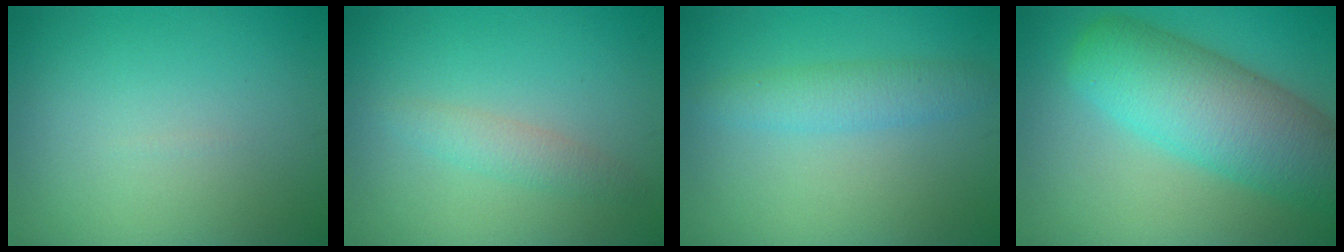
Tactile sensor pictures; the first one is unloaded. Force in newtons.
{"total": 1.7, "press": 1.7, "slide": 0.1}
{"total": 2.5, "press": 2.5, "slide": 0.1}
{"total": 9.0, "press": 9.0, "slide": 0.4}